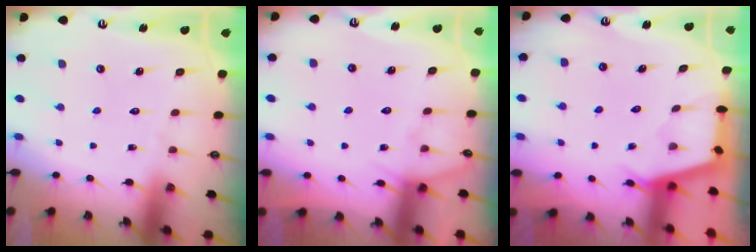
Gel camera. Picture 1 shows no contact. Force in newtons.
{"total": 4.6, "press": 4.5, "slide": 0.6}
{"total": 2.9, "press": 2.9, "slide": 0.3}